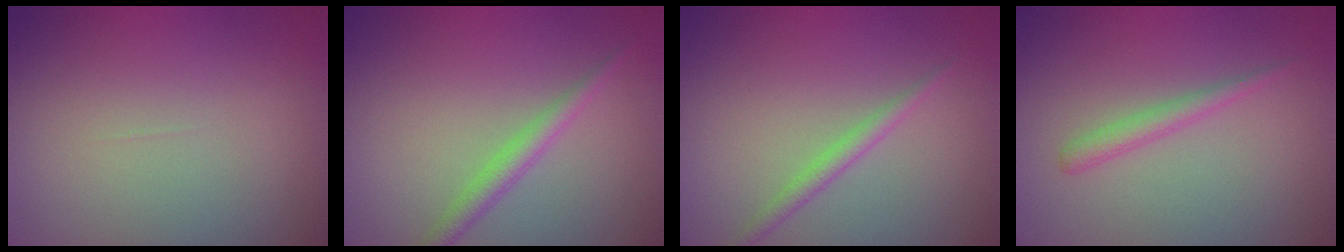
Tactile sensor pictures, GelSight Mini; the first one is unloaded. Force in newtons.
{"total": 2.0, "press": 2.0, "slide": 0.0}
{"total": 1.5, "press": 1.5, "slide": 0.0}
{"total": 1.4, "press": 1.4, "slide": 0.1}